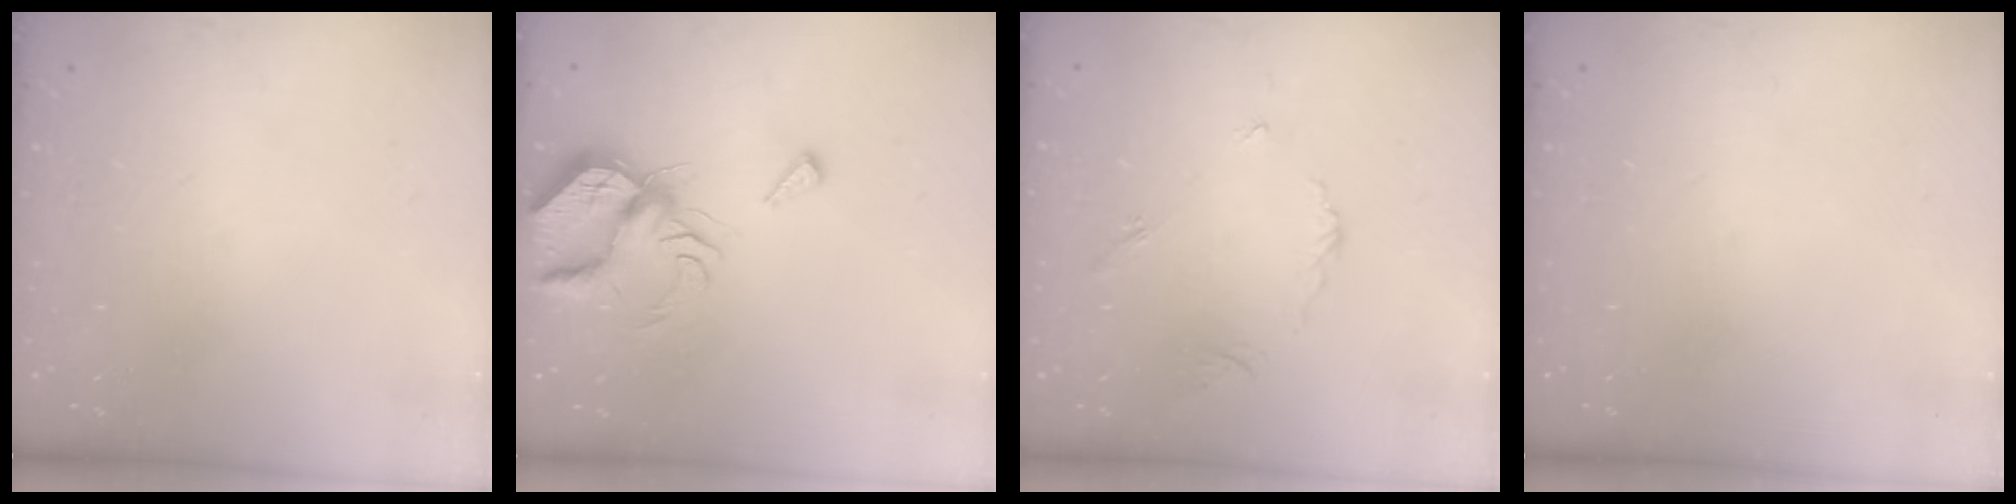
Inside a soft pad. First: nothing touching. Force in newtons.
{"total": 7.1, "press": 7.1, "slide": 0.8}
{"total": 4.0, "press": 4.0, "slide": 0.3}
{"total": 0.0}